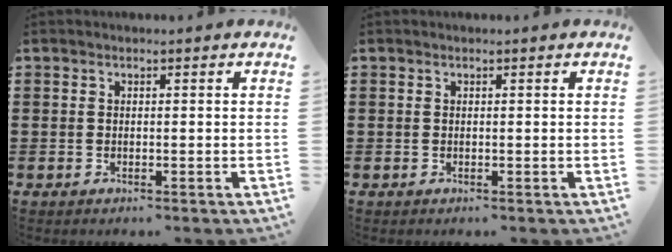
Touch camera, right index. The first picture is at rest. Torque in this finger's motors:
{"motor_torque": [-0.02, 0.02, 0.00, 0.00]}